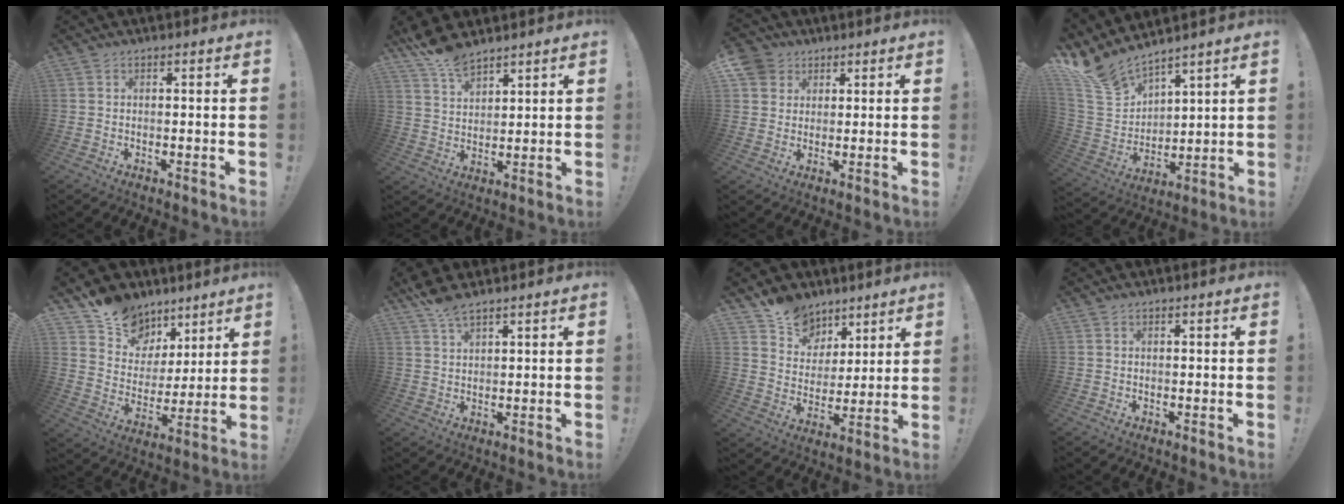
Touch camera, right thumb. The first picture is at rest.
{"total": 8.5, "force": [7.4, 2.9, 3.1], "torque": [-0.059, -0.051, 0.140]}
{"total": 6.2, "force": [3.2, 5.2, 1.2], "torque": [-0.023, -0.015, 0.064]}
{"total": 11.8, "force": [10.5, 4.3, 3.3], "torque": [-0.084, -0.084, 0.198]}
{"total": 13.2, "force": [9.2, 9.1, 2.6], "torque": [-0.044, -0.064, 0.178]}
{"total": 5.4, "force": [4.5, 1.1, 2.7], "torque": [-0.046, -0.027, 0.082]}
{"total": 11.9, "force": [8.2, 8.3, 2.4], "torque": [-0.036, -0.062, 0.162]}
{"total": 0.0}